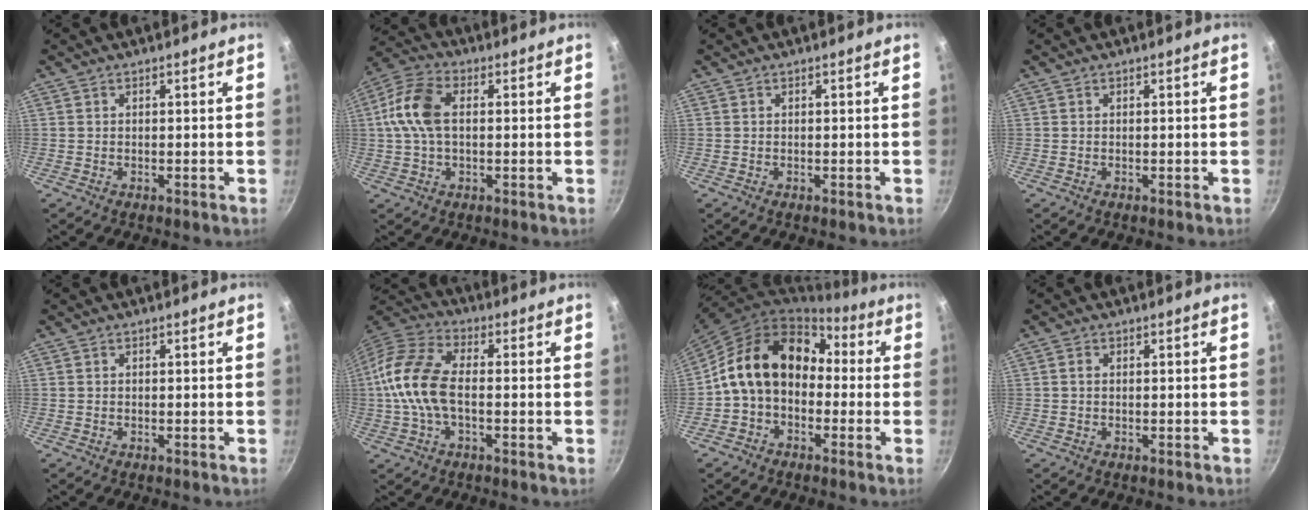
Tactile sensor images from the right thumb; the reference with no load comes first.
{"total": 10.4, "force": [1.0, 6.2, 8.3], "torque": [-0.170, 0.023, 0.008]}
{"total": 0.0}
{"total": 0.0}
{"total": 0.0}
{"total": 13.6, "force": [-0.9, 7.3, 11.4], "torque": [-0.228, 0.033, -0.036]}
{"total": 15.7, "force": [-0.2, 11.7, 10.5], "torque": [-0.149, 0.059, -0.019]}
{"total": 1.0, "force": [0.1, 0.8, 0.6], "torque": [-0.013, 0.002, 0.002]}